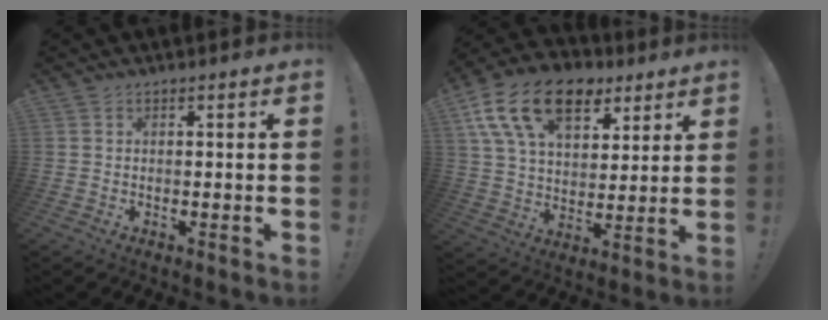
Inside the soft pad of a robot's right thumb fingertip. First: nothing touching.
{"total": 20.2, "force": [10.3, 12.4, 12.2], "torque": [-0.200, -0.043, 0.187]}